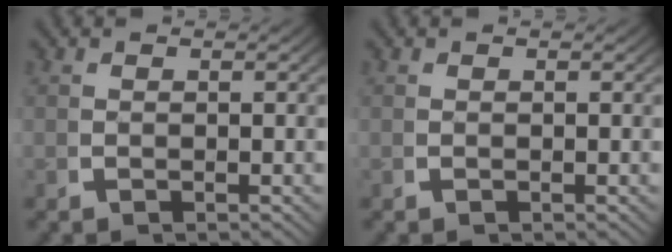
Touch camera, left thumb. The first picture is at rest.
{"total": 0.0}